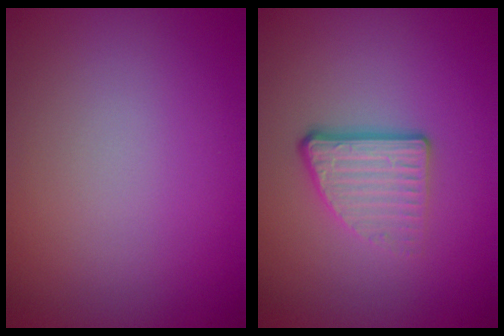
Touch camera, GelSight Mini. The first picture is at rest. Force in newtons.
{"total": 3.7, "press": 2.4, "slide": 2.8}